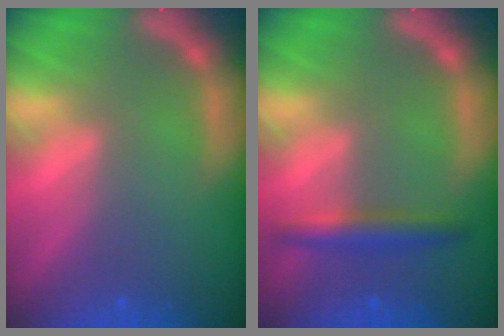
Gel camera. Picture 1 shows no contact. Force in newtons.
{"total": 3.0}